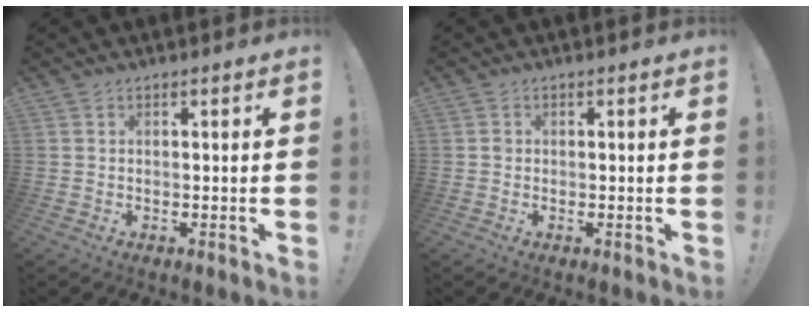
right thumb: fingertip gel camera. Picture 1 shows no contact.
{"total": 0.7, "force": [-0.2, 0.6, 0.1], "torque": [-0.007, 0.006, -0.002]}